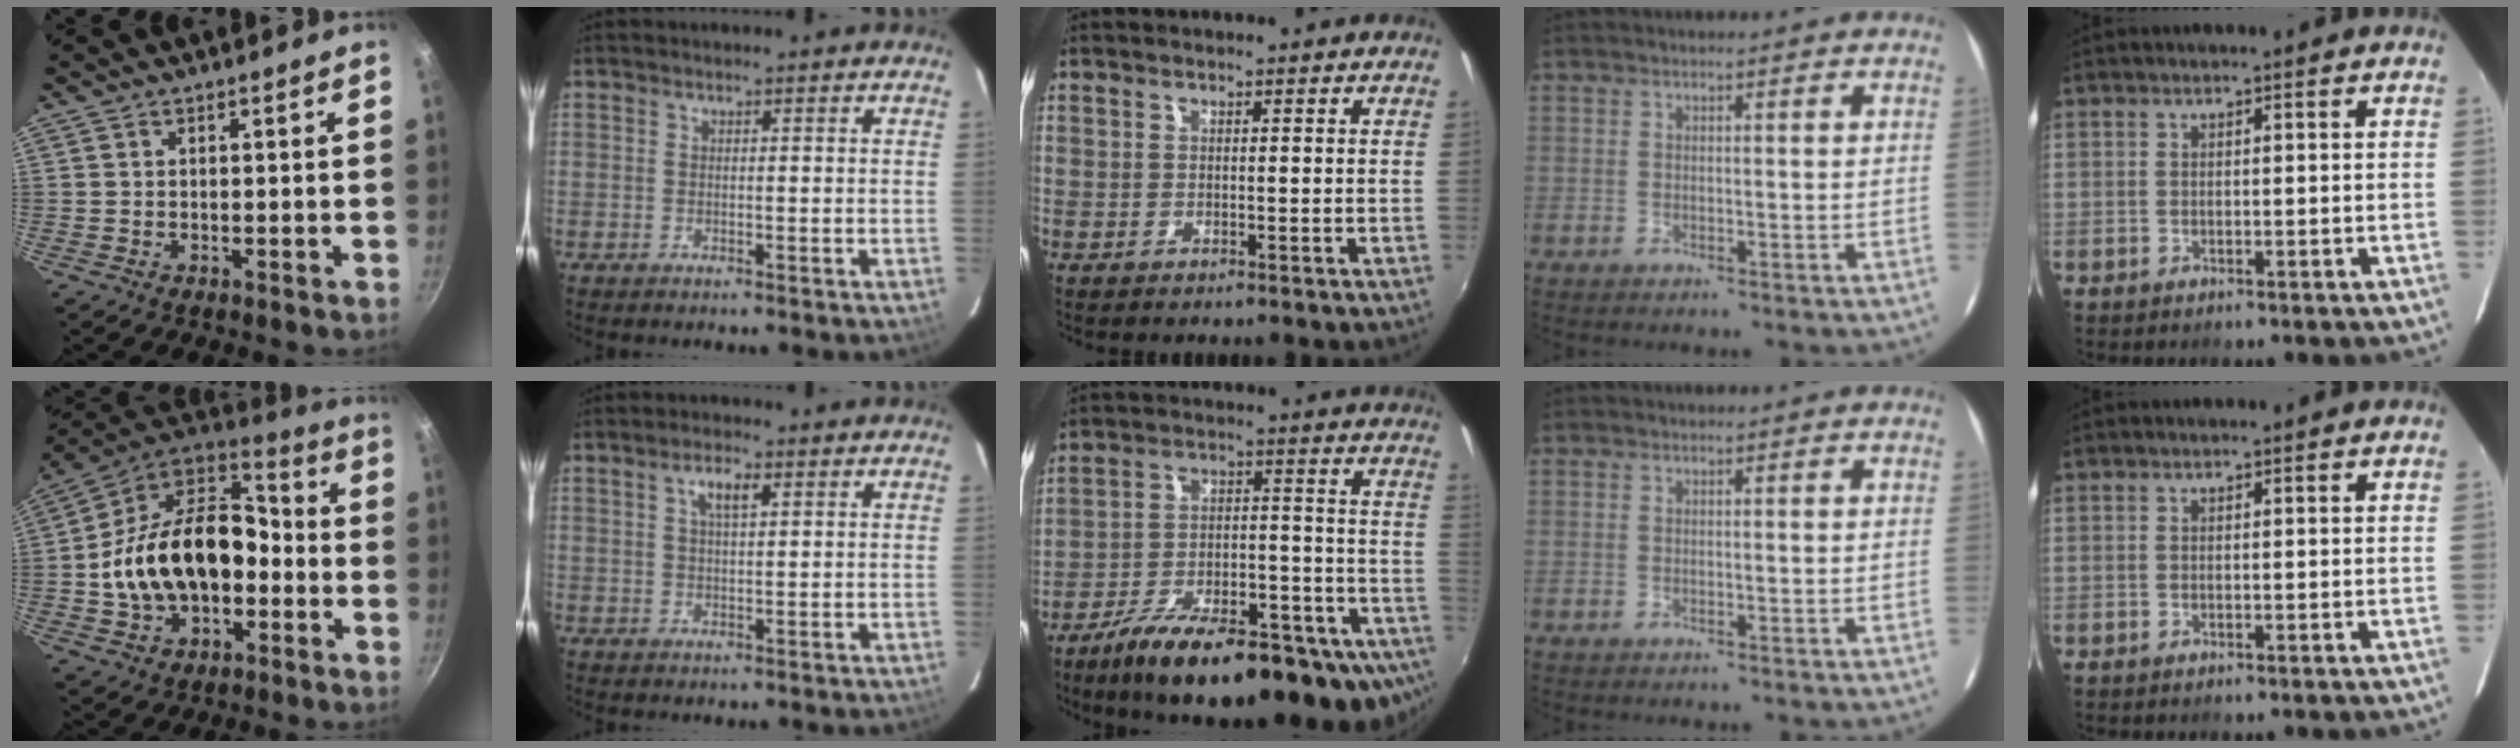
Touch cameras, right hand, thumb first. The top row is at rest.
{"thumb": {"total": 22.3, "force": [-3.4, 15.0, 16.2], "torque": [-0.266, 0.063, -0.062]}, "index": {"total": 3.4, "force": [1.3, 1.2, 2.9], "torque": [-0.053, 0.008, 0.024]}, "middle": {"total": 28.0, "force": [-19.9, 8.6, 17.8], "torque": [-0.257, -0.031, -0.273]}}